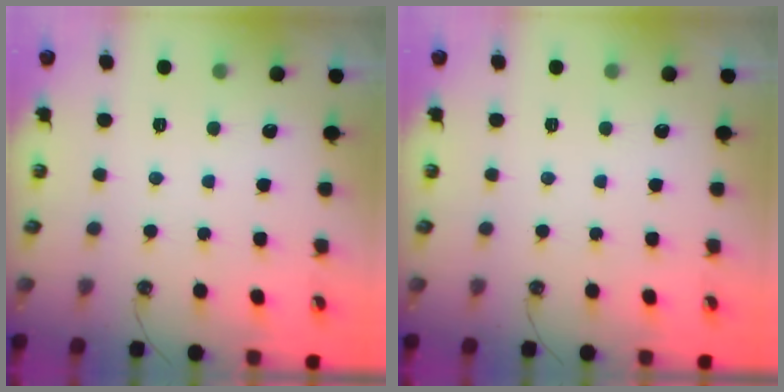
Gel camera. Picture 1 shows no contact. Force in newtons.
{"total": 0.0}